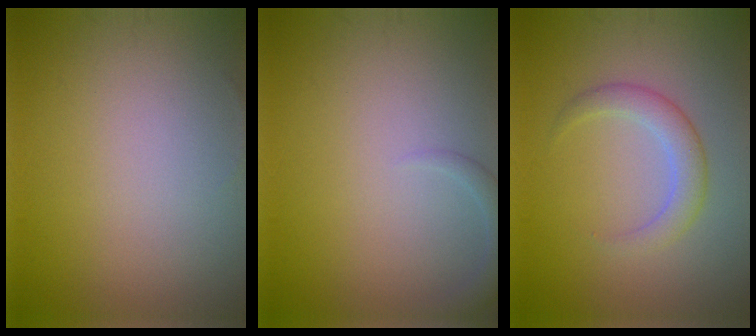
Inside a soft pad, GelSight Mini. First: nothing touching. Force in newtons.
{"total": 1.5, "press": 1.5, "slide": 0.1}
{"total": 2.6, "press": 2.6, "slide": 0.1}